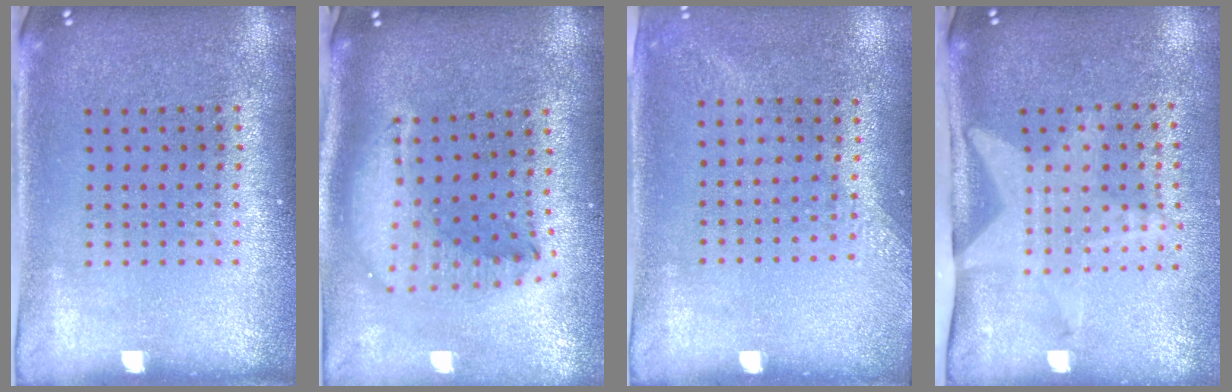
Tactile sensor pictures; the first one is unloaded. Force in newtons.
{"total": 1.8, "press": 1.4, "slide": 1.0}
{"total": 1.3, "press": 1.0, "slide": 0.8}
{"total": 2.0, "press": 1.5, "slide": 1.3}